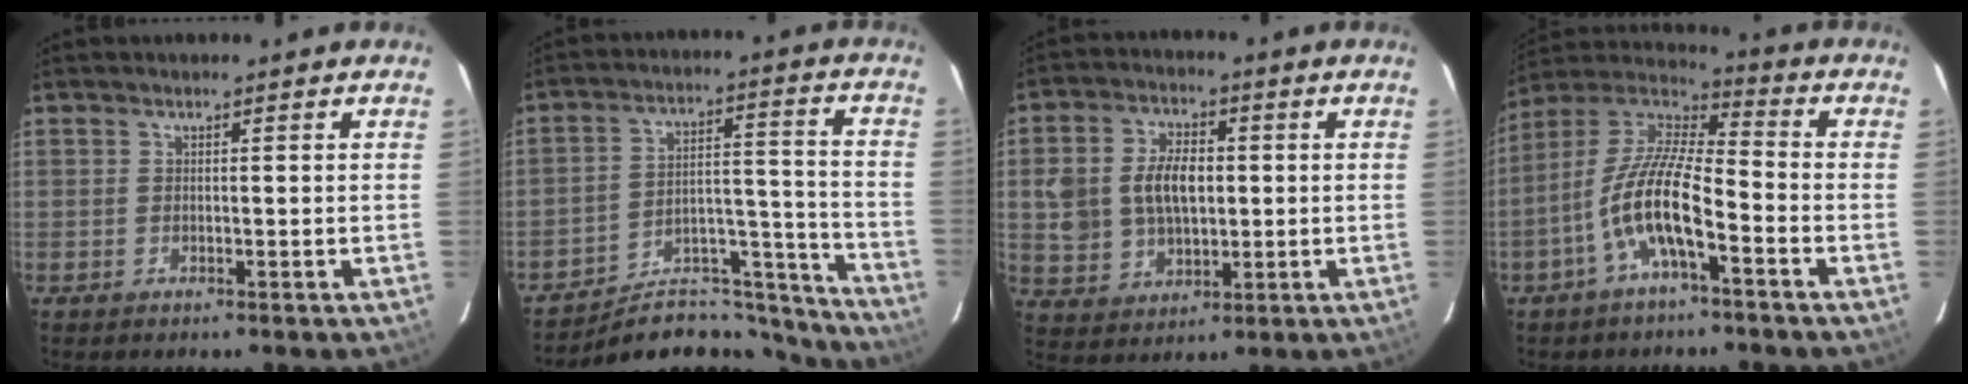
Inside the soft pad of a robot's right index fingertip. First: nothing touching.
{"total": 19.2, "force": [-18.1, 5.6, 3.3], "torque": [-0.035, 0.063, -0.256]}
{"total": 11.8, "force": [0.9, 8.1, 8.6], "torque": [-0.180, 0.019, 0.027]}
{"total": 12.7, "force": [-5.4, 3.1, 11.1], "torque": [-0.225, 0.005, -0.110]}